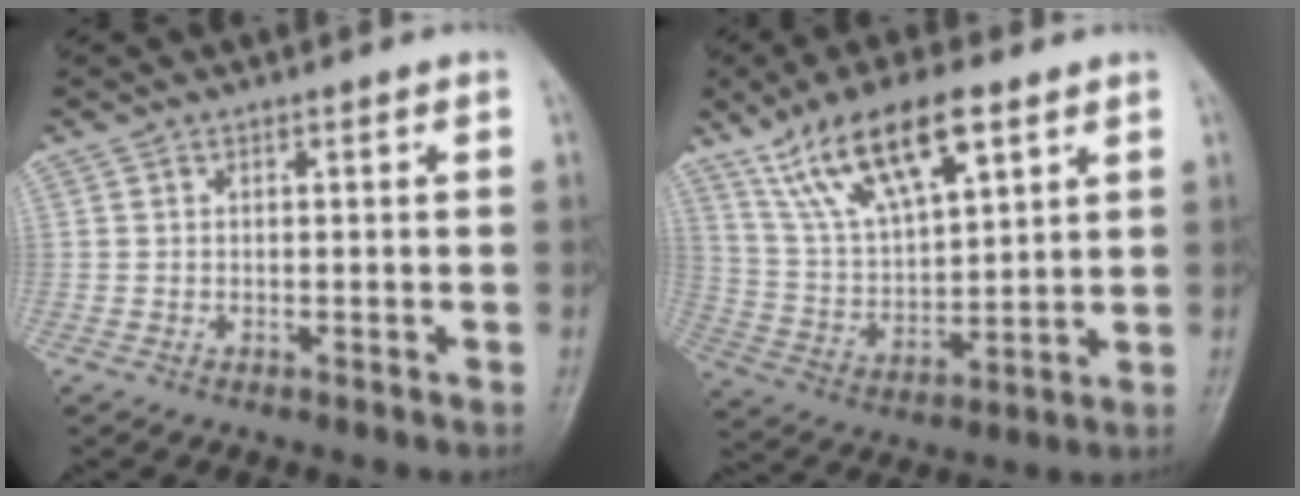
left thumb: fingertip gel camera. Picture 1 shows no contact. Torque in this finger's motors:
{"motor_torque": [0.58, 0.60, 1.37, -1.40, 0.27]}